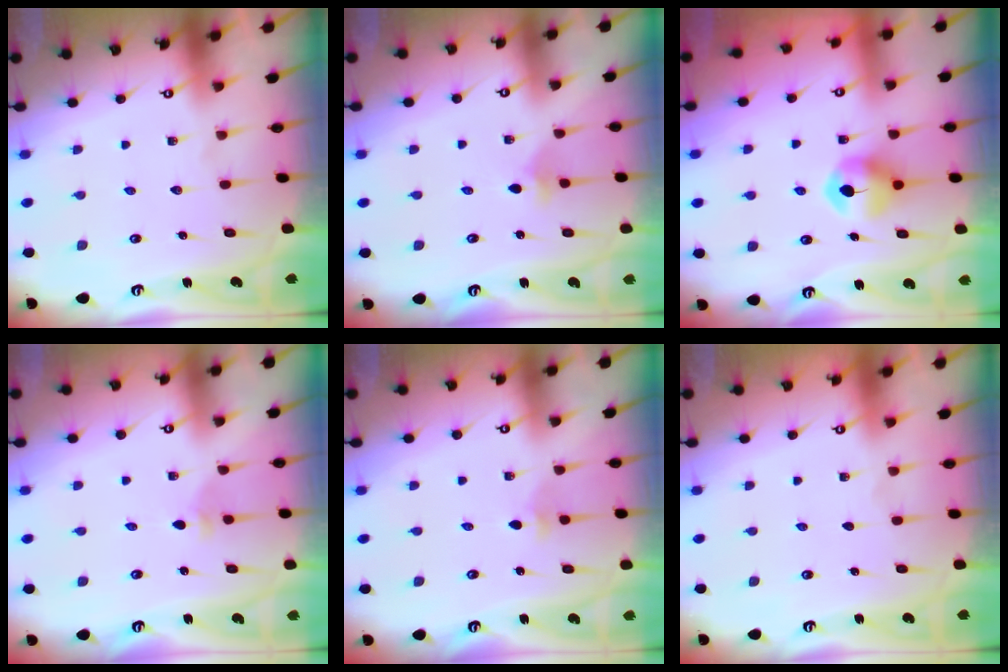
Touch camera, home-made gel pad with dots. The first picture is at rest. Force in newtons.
{"total": 3.7, "press": 3.7, "slide": 0.6}
{"total": 8.4, "press": 8.3, "slide": 0.4}
{"total": 2.2, "press": 2.2, "slide": 0.5}
{"total": 2.9, "press": 2.8, "slide": 0.8}
{"total": 0.0}